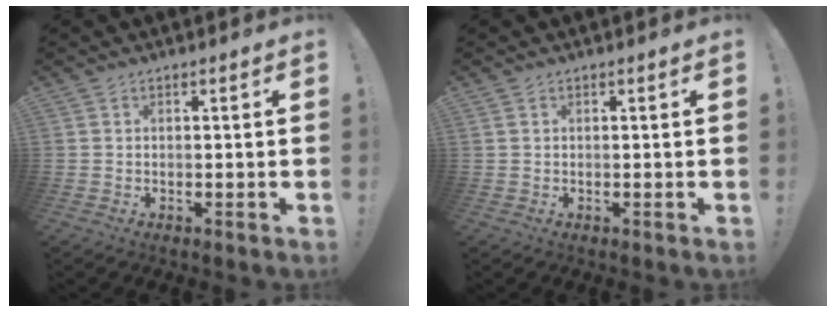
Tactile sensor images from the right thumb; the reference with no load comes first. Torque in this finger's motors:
{"motor_torque": [-0.01, 0.00, 0.01, -0.01, 0.00]}